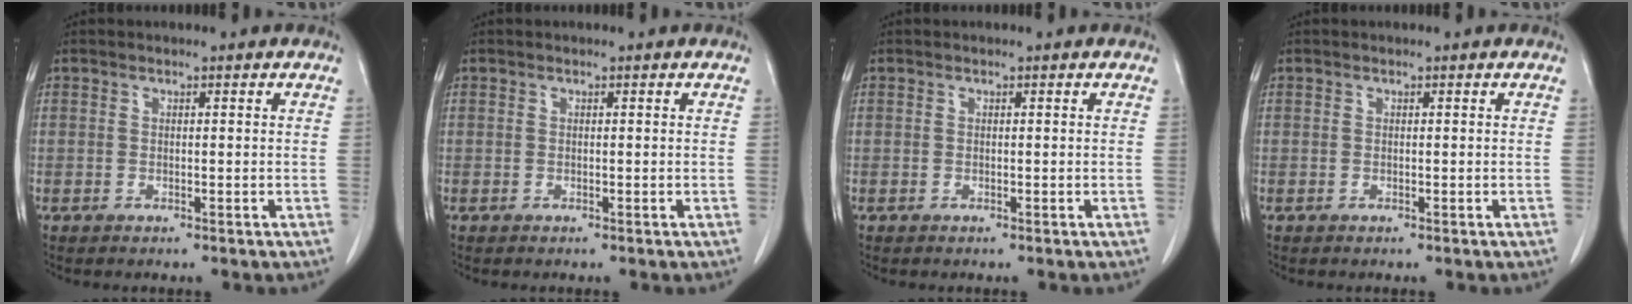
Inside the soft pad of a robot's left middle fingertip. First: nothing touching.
{"total": 0.0}
{"total": 0.0}
{"total": 0.0}